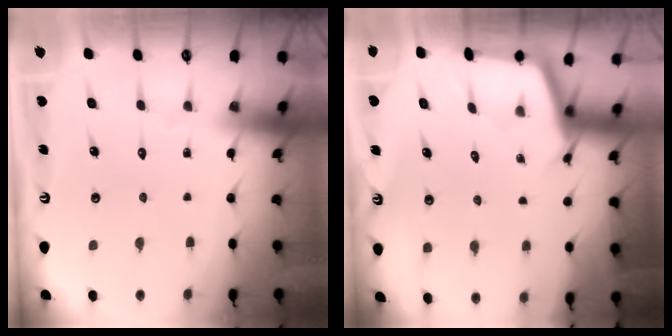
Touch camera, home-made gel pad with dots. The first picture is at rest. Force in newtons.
{"total": 2.5, "press": 2.5, "slide": 0.2}